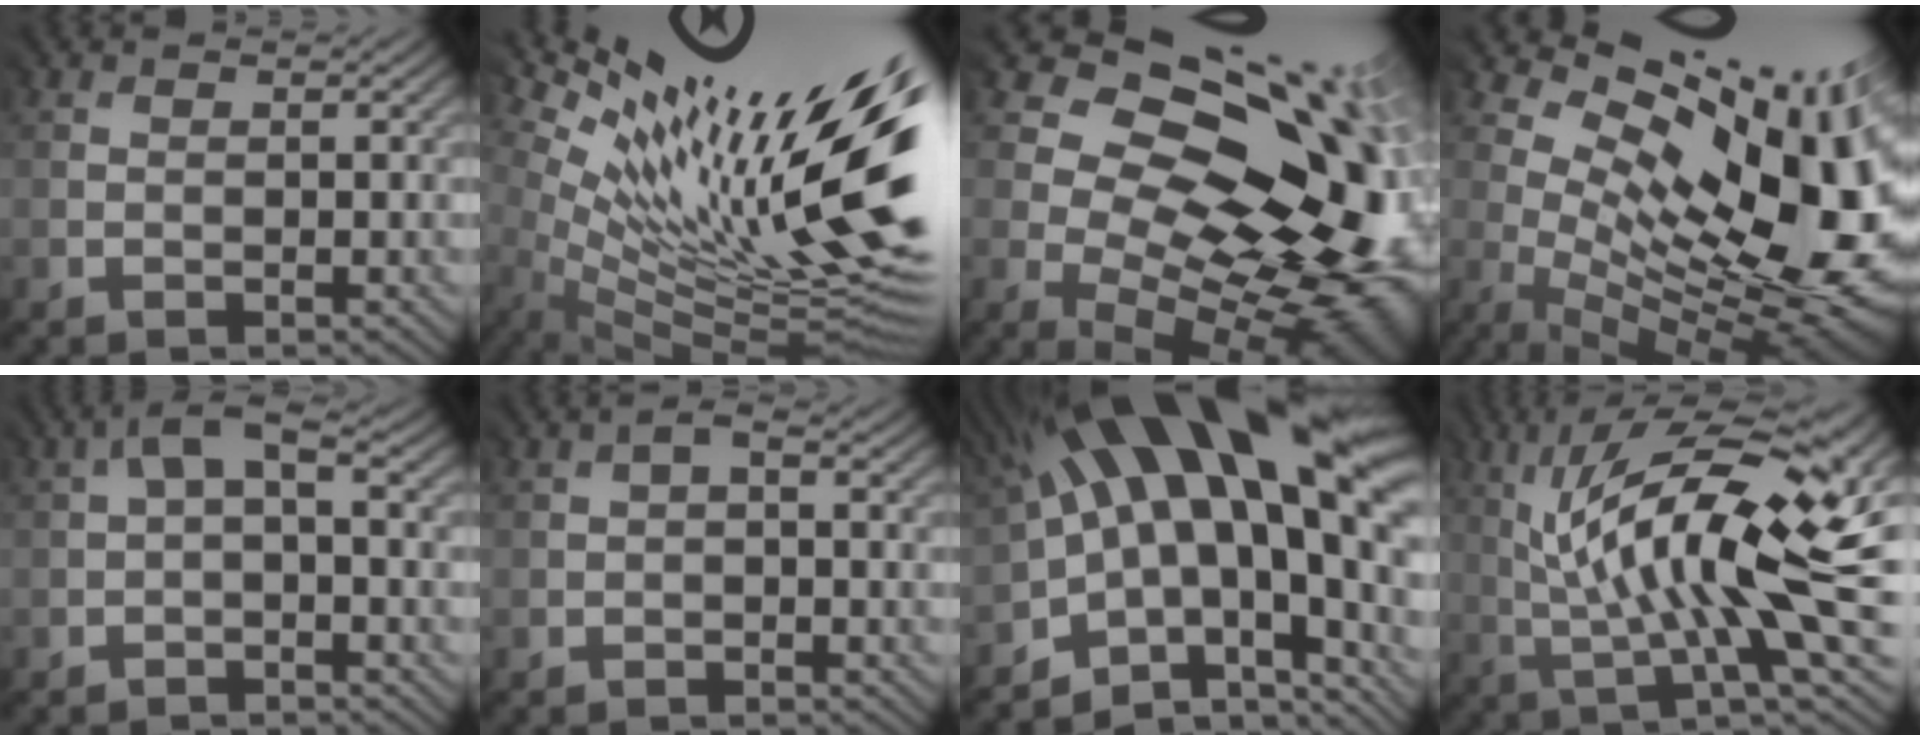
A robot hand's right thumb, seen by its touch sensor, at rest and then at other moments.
{"total": 17.8, "force": [3.7, 6.0, 16.3], "torque": [-0.260, -0.023, 0.087]}
{"total": 19.5, "force": [3.1, 13.0, 14.1], "torque": [-0.202, 0.004, 0.083]}
{"total": 17.0, "force": [3.8, 8.2, 14.4], "torque": [-0.206, 0.000, 0.083]}
{"total": 2.7, "force": [-0.2, 0.9, 2.5], "torque": [-0.049, 0.010, -0.002]}
{"total": 1.2, "force": [-0.4, 0.4, 1.1], "torque": [-0.019, 0.001, -0.002]}
{"total": 18.2, "force": [1.8, 8.4, 16.0], "torque": [-0.220, 0.004, 0.042]}
{"total": 19.1, "force": [3.2, 5.6, 18.0], "torque": [-0.303, 0.030, 0.075]}